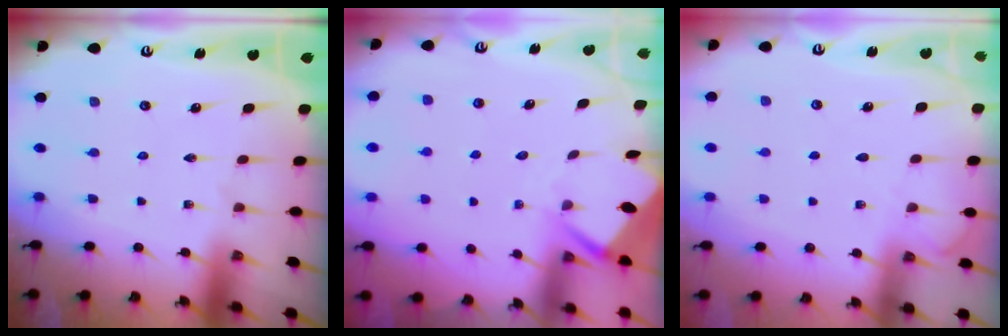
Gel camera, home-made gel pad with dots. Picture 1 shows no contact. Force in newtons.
{"total": 3.3, "press": 3.3, "slide": 0.3}
{"total": 2.3, "press": 2.3, "slide": 0.3}